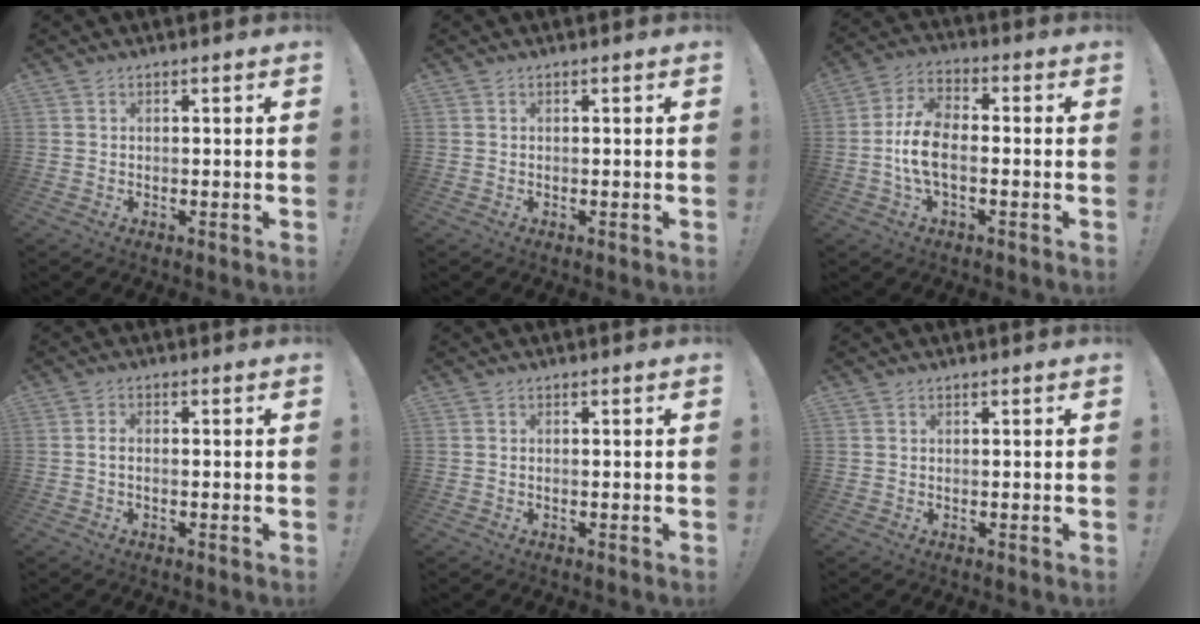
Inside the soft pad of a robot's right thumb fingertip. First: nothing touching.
{"total": 0.0}
{"total": 10.5, "force": [-2.3, 5.7, 8.5], "torque": [-0.177, 0.008, -0.041]}
{"total": 1.7, "force": [-0.7, 0.7, 1.3], "torque": [-0.030, 0.010, -0.011]}
{"total": 0.0}
{"total": 0.0}